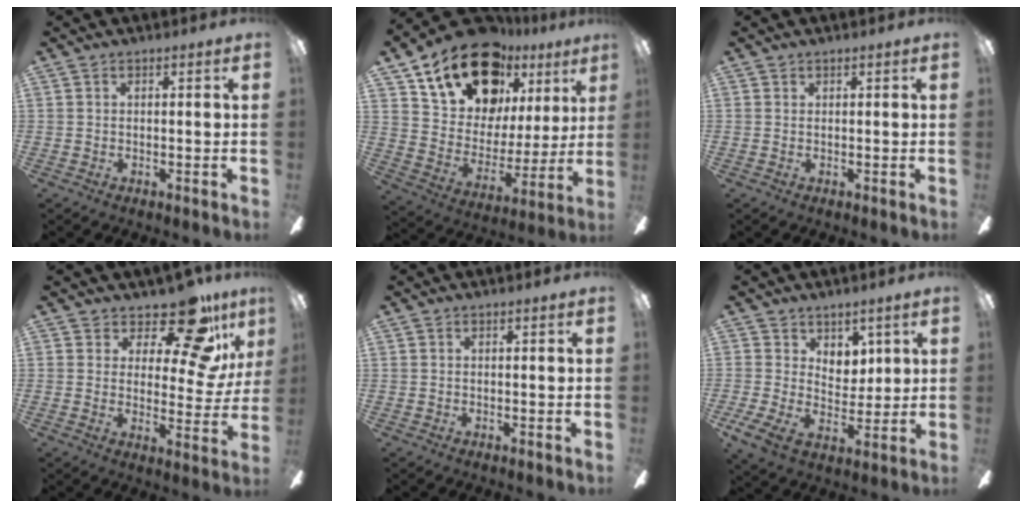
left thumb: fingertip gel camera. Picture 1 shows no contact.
{"total": 20.9, "force": [14.7, 11.3, 9.7], "torque": [-0.180, -0.084, 0.267]}
{"total": 0.0}
{"total": 14.9, "force": [11.0, 4.9, 8.9], "torque": [-0.127, -0.078, 0.184]}
{"total": 0.0}
{"total": 9.4, "force": [3.5, 7.1, 5.2], "torque": [-0.086, -0.016, 0.068]}